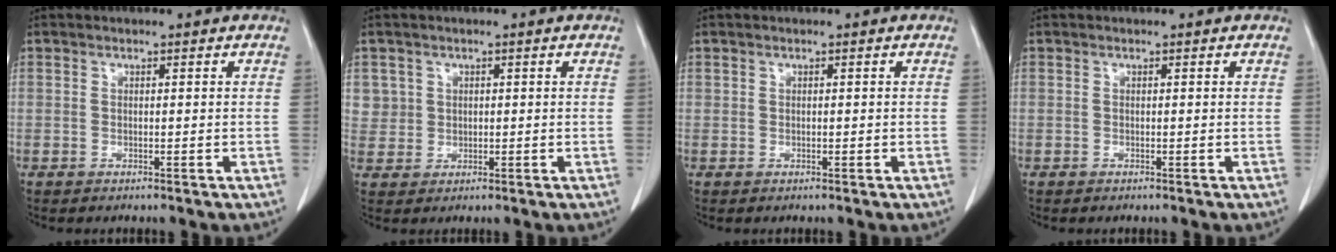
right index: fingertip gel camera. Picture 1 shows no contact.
{"total": 3.2, "force": [1.1, 3.0, -0.2], "torque": [0.023, 0.003, 0.021]}
{"total": 0.0}
{"total": 0.0}